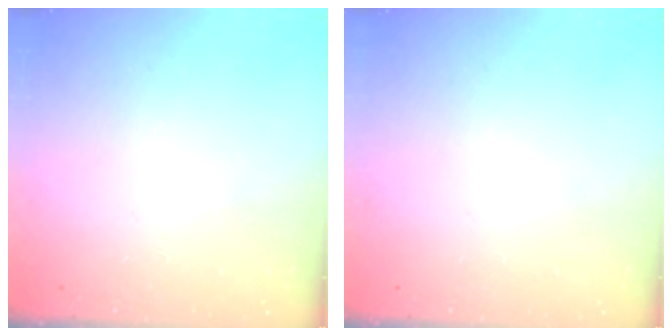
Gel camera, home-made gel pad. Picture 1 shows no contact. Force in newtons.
{"total": 0.0}